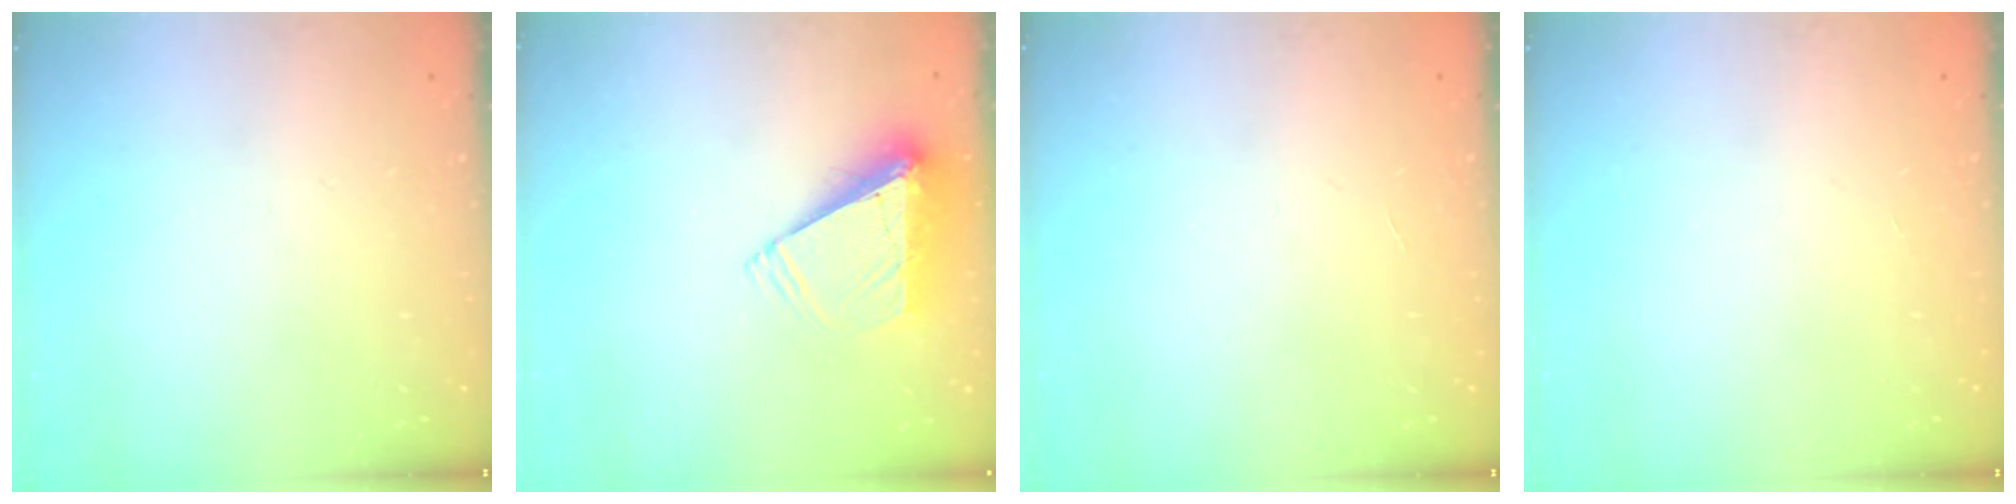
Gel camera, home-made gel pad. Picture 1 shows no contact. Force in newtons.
{"total": 8.7, "press": 8.7, "slide": 0.3}
{"total": 0.0}
{"total": 0.0}